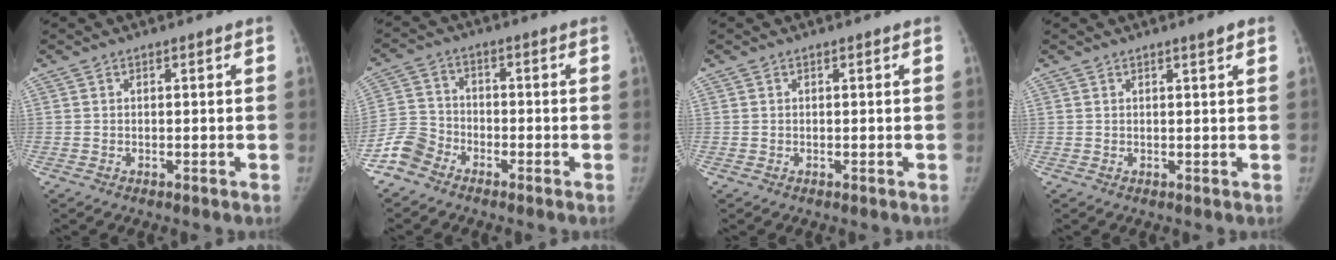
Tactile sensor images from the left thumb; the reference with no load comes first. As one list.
[{"total": 5.9, "force": [-4.3, 3.8, 1.2], "torque": [-0.014, 0.019, -0.100]}, {"total": 0.0}, {"total": 1.4, "force": [1.0, 0.1, 1.0], "torque": [-0.014, -0.005, 0.015]}]